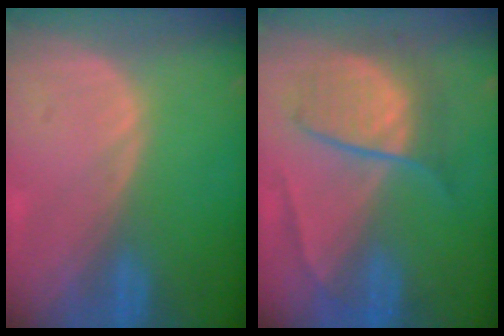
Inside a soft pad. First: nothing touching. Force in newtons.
{"total": 7.2, "press": 7.2, "slide": 0.2}